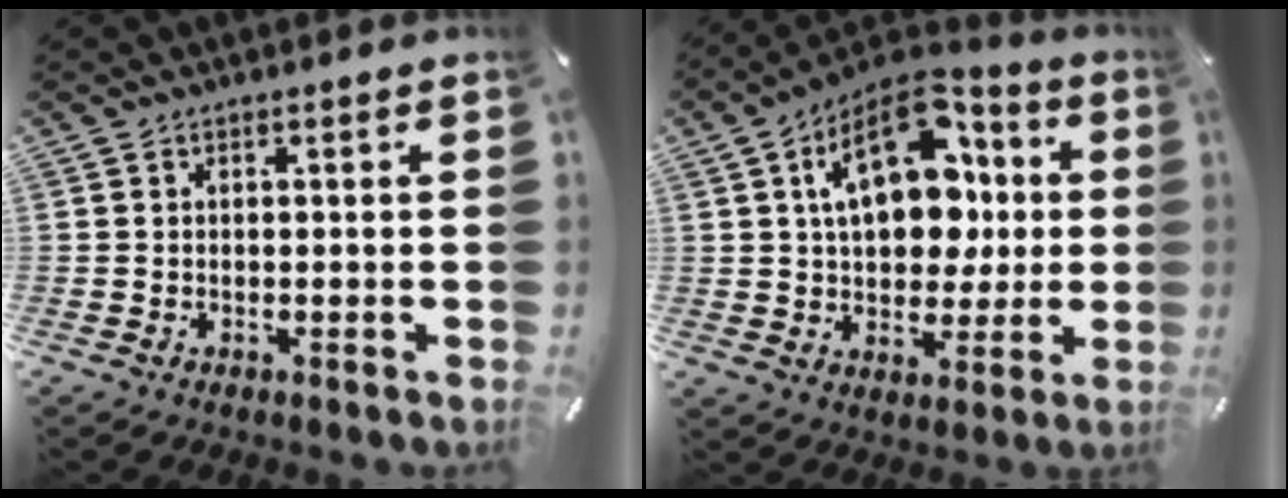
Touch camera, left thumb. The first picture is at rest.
{"total": 19.0, "force": [5.0, 12.6, 13.3], "torque": [-0.225, -0.018, 0.089]}